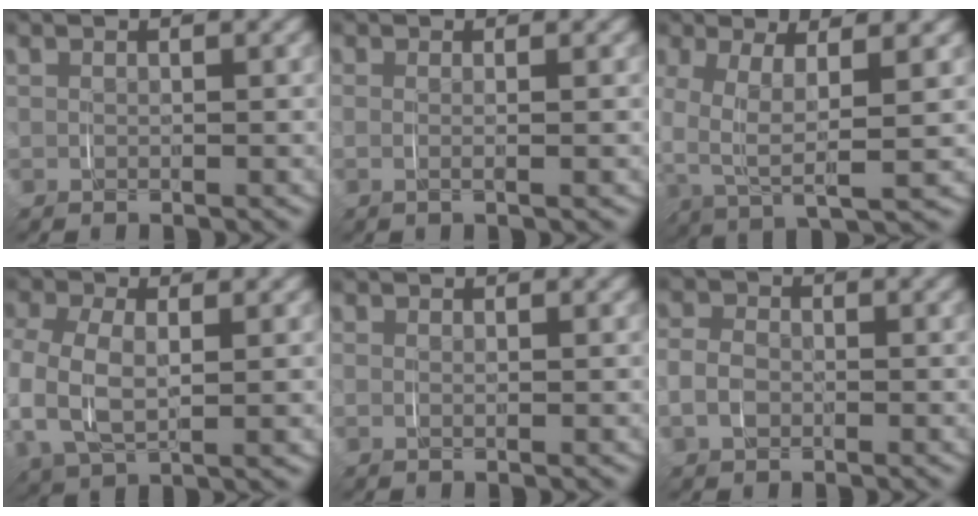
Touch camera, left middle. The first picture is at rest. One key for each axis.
{"total": 1.4, "fx": 0.3, "fy": -1.4, "fz": -0.1, "tx": 0.014, "ty": 0.001, "tz": 0.006}
{"total": 2.7, "fx": 1.3, "fy": 0.3, "fz": 2.4, "tx": -0.035, "ty": 0.003, "tz": 0.019}
{"total": 2.5, "fx": -0.2, "fy": 1.9, "fz": 1.6, "tx": -0.050, "ty": -0.009, "tz": -0.005}
{"total": 0.9, "fx": 0.4, "fy": -0.7, "fz": -0.2, "tx": 0.010, "ty": 0.000, "tz": 0.007}
{"total": 1.1, "fx": -0.6, "fy": 0.8, "fz": -0.4, "tx": 0.009, "ty": 0.001, "tz": -0.017}